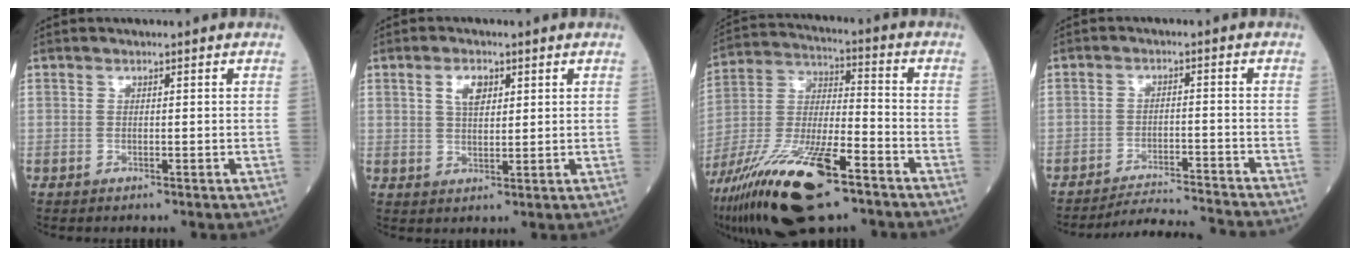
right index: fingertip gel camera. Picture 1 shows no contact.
{"total": 3.8, "force": [1.7, 1.8, 2.9], "torque": [-0.054, 0.004, 0.031]}
{"total": 21.3, "force": [-13.0, 5.0, 16.1], "torque": [-0.333, -0.038, -0.234]}
{"total": 9.0, "force": [-8.9, -1.2, 0.7], "torque": [-0.010, -0.003, -0.142]}